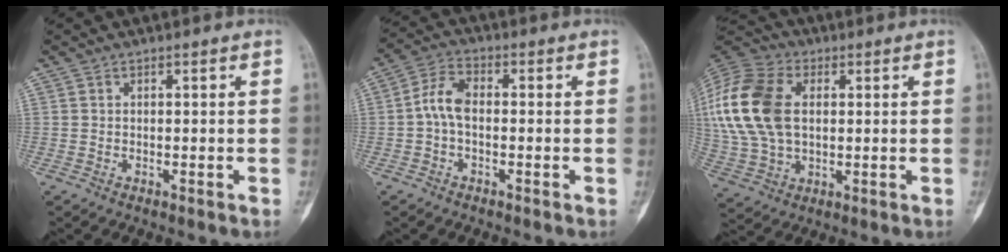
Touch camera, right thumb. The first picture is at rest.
{"total": 5.8, "force": [-0.6, 3.4, 4.7], "torque": [-0.091, 0.020, -0.022]}
{"total": 22.2, "force": [3.8, 14.8, 16.2], "torque": [-0.370, 0.014, 0.072]}